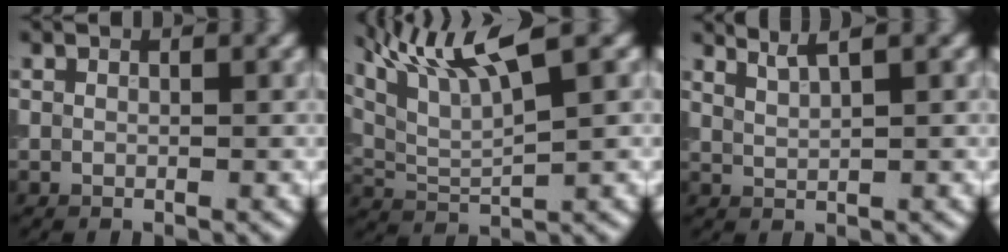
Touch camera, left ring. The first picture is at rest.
{"total": 8.5, "force": [5.3, 1.8, 6.4], "torque": [-0.127, 0.020, 0.102]}
{"total": 2.3, "force": [2.1, 0.3, 1.0], "torque": [-0.007, 0.012, 0.029]}